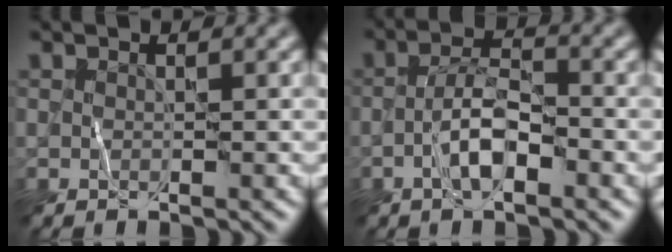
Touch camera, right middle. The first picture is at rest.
{"total": 3.3, "force": [-1.6, 0.9, 2.8], "torque": [-0.052, 0.012, -0.037]}